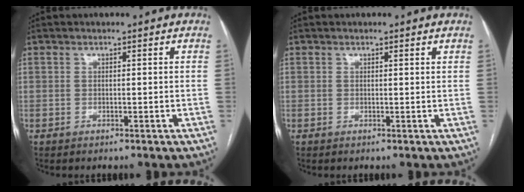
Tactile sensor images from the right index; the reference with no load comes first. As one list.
[{"total": 0.7, "force": [0.6, -0.1, 0.3], "torque": [-0.008, 0.004, 0.007]}]